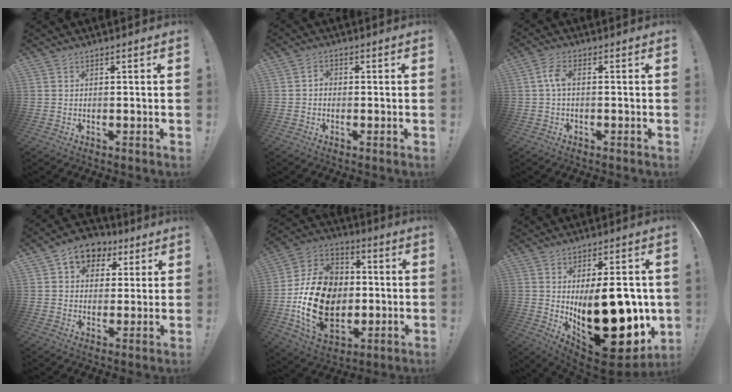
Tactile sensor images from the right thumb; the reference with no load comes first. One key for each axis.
{"total": 1.8, "fx": -0.8, "fy": 1.3, "fz": 1.0, "tx": -0.017, "ty": 0.008, "tz": -0.016}
{"total": 4.4, "fx": 0.1, "fy": 1.8, "fz": 4.0, "tx": -0.080, "ty": 0.006, "tz": 0.002}
{"total": 8.8, "fx": 3.9, "fy": 7.0, "fz": 3.5, "tx": -0.052, "ty": -0.014, "tz": 0.077}
{"total": 22.1, "fx": -2.1, "fy": 17.1, "fz": 13.8, "tx": -0.241, "ty": 0.028, "tz": -0.019}
{"total": 26.3, "fx": -1.3, "fy": 12.9, "fz": 22.9, "tx": -0.324, "ty": -0.014, "tz": 0.005}